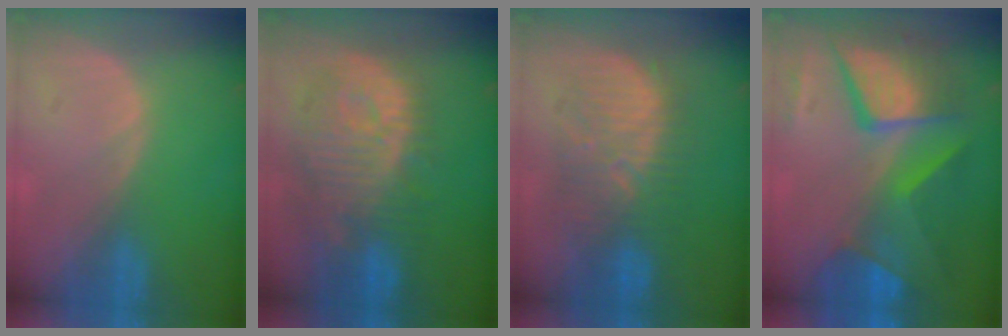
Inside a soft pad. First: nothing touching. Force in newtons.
{"total": 12.2, "press": 11.0, "slide": 5.1}
{"total": 9.1, "press": 9.1, "slide": 0.3}
{"total": 11.5, "press": 11.4, "slide": 1.3}